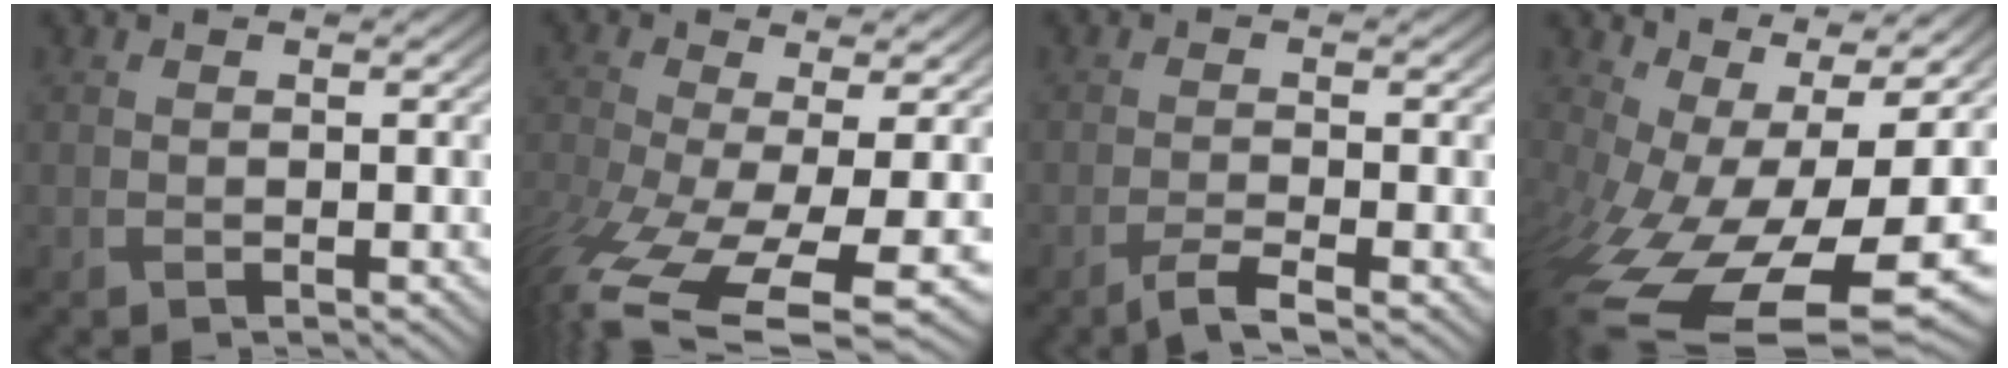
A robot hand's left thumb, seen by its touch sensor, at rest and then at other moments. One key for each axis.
{"total": 13.1, "fx": -6.0, "fy": 4.7, "fz": 10.6, "tx": -0.258, "ty": -0.041, "tz": -0.082}
{"total": 2.6, "fx": -1.7, "fy": 0.3, "fz": 2.0, "tx": -0.037, "ty": 0.004, "tz": -0.042}
{"total": 17.7, "fx": -3.9, "fy": 8.9, "fz": 14.8, "tx": -0.299, "ty": -0.070, "tz": -0.027}